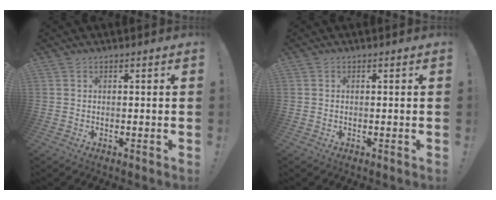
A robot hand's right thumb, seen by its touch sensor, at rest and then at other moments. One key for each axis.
{"total": 0.0}